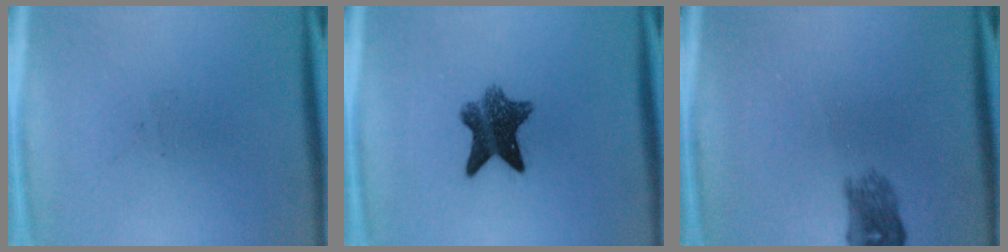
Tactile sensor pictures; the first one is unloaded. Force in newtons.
{"total": 8.2}
{"total": 3.2}